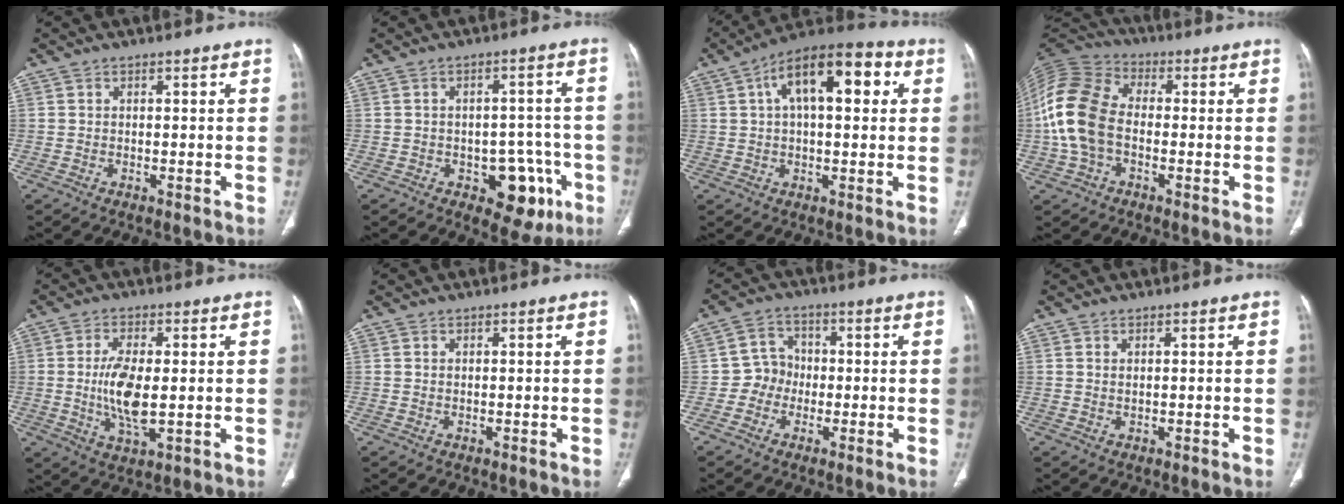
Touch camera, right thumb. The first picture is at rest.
{"total": 10.1, "force": [-4.2, 6.3, 6.7], "torque": [-0.042, 0.028, -0.045]}
{"total": 15.8, "force": [4.6, 7.3, 13.3], "torque": [-0.185, 0.029, 0.063]}
{"total": 14.6, "force": [-1.5, 9.8, 10.7], "torque": [-0.234, 0.033, -0.036]}
{"total": 9.2, "force": [-0.2, 3.8, 8.4], "torque": [-0.169, -0.013, -0.001]}
{"total": 0.0}
{"total": 5.4, "force": [-1.2, 5.0, 1.5], "torque": [0.004, 0.015, -0.033]}
{"total": 0.7, "force": [0.3, 0.3, 0.5], "torque": [-0.010, -0.001, 0.008]}